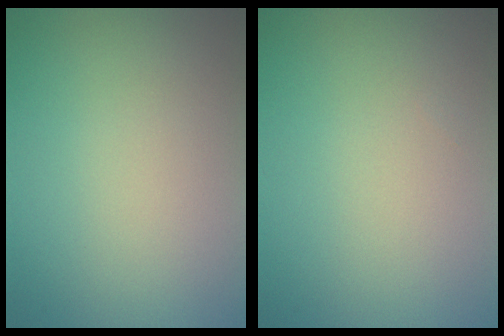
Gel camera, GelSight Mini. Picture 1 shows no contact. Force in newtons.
{"total": 0.0}